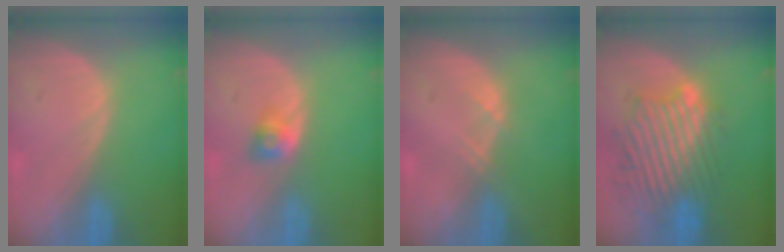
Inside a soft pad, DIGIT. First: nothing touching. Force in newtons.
{"total": 2.7, "press": 2.4, "slide": 1.3}
{"total": 1.1, "press": 1.0, "slide": 0.2}
{"total": 10.9, "press": 10.2, "slide": 3.9}